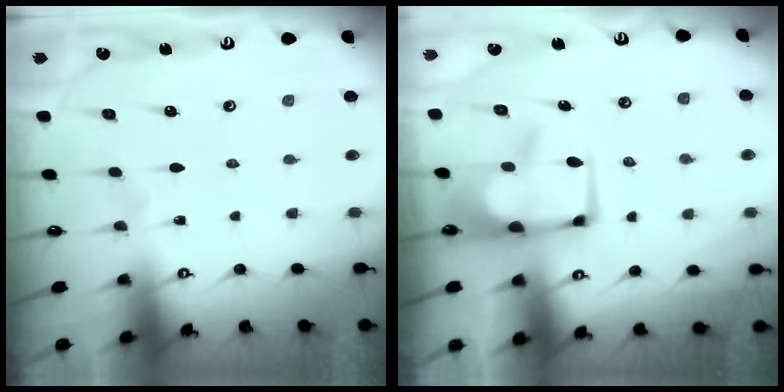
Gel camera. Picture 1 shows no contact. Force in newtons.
{"total": 9.7, "press": 9.7, "slide": 1.0}